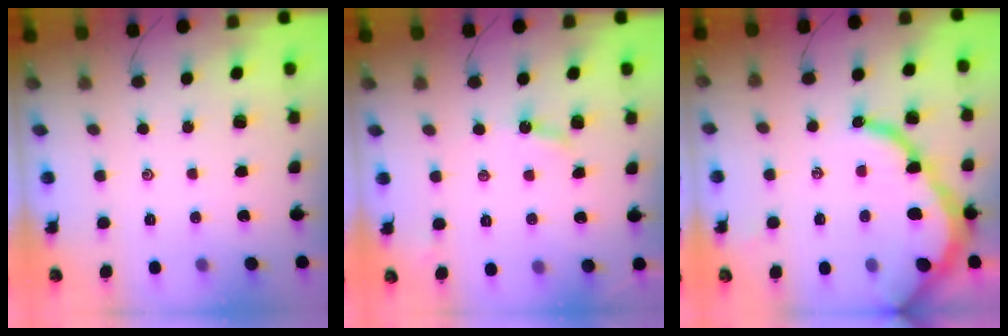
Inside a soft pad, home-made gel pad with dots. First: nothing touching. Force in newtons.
{"total": 3.8, "press": 3.8, "slide": 0.4}
{"total": 15.5, "press": 15.3, "slide": 1.8}